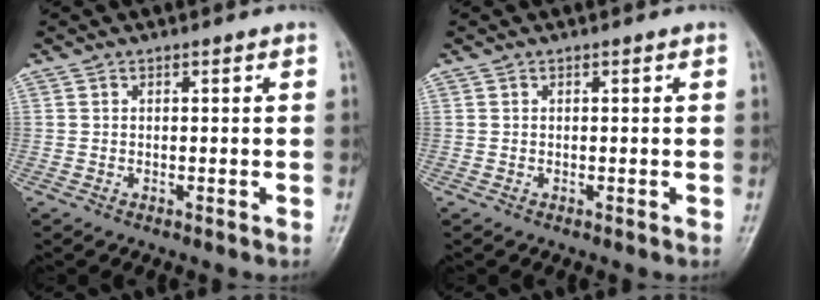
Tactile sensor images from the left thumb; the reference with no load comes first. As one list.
[{"total": 0.0}]